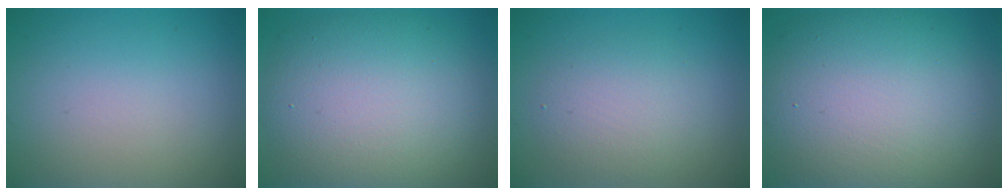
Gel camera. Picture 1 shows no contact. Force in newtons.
{"total": 10.8, "press": 10.8, "slide": 0.4}
{"total": 2.0, "press": 2.0, "slide": 0.2}
{"total": 13.3, "press": 13.3, "slide": 1.0}